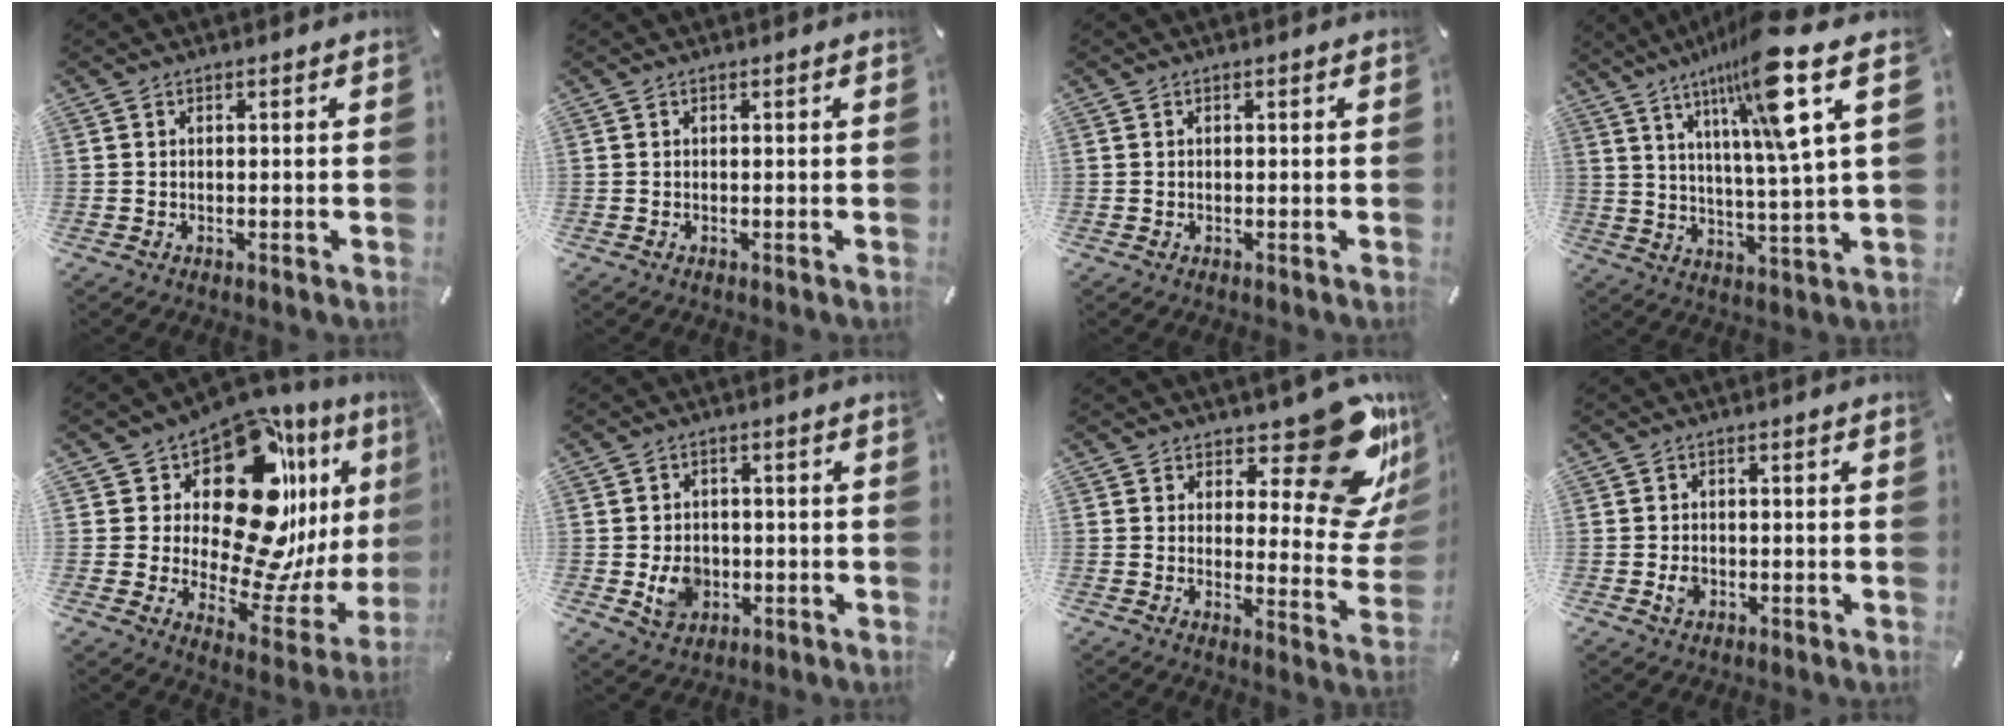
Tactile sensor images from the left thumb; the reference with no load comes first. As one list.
[{"total": 0.0}, {"total": 0.0}, {"total": 17.6, "force": [10.3, 1.7, 14.1], "torque": [-0.236, -0.046, 0.150]}, {"total": 23.9, "force": [10.4, 12.0, 17.8], "torque": [-0.295, -0.105, 0.174]}, {"total": 7.0, "force": [-1.2, 6.1, 3.4], "torque": [-0.056, 0.001, -0.022]}, {"total": 20.4, "force": [12.6, 8.2, 13.8], "torque": [-0.149, -0.105, 0.206]}, {"total": 2.5, "force": [-0.5, 2.1, 1.4], "torque": [-0.016, 0.001, -0.010]}]